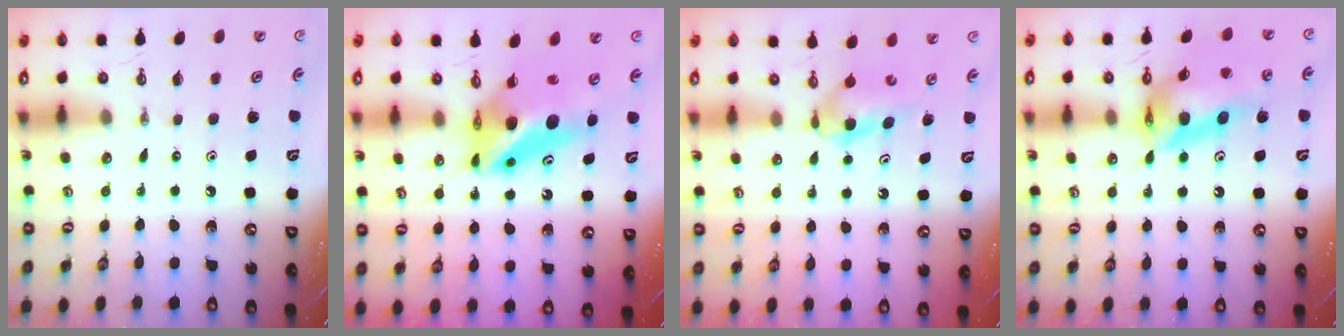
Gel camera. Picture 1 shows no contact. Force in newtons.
{"total": 9.7, "press": 9.4, "slide": 2.3}
{"total": 5.0, "press": 4.7, "slide": 1.7}
{"total": 16.2, "press": 16.1, "slide": 1.7}